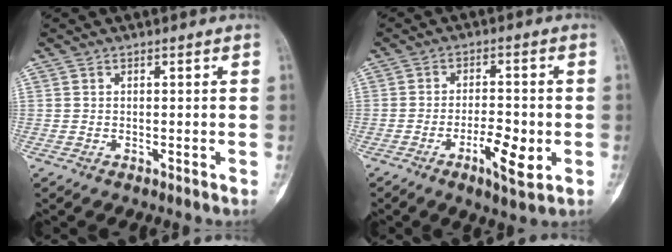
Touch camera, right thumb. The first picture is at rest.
{"total": 7.5, "force": [-2.5, 2.4, 6.7], "torque": [-0.107, 0.005, -0.039]}